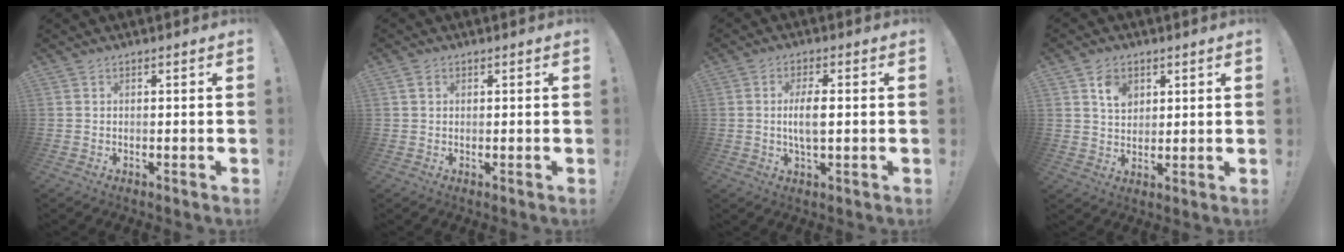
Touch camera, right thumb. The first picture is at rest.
{"total": 1.5, "force": [0.7, 1.1, 0.7], "torque": [-0.012, 0.002, 0.012]}
{"total": 6.2, "force": [0.0, 2.0, 5.9], "torque": [-0.108, -0.006, -0.006]}
{"total": 6.7, "force": [3.5, 4.8, 3.0], "torque": [-0.038, -0.014, 0.062]}